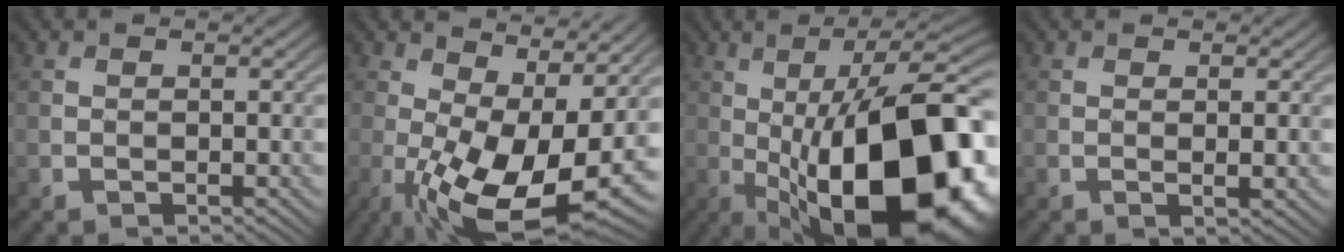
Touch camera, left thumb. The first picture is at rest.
{"total": 13.6, "force": [-0.8, 5.5, 12.4], "torque": [-0.218, -0.013, -0.004]}
{"total": 22.2, "force": [-4.0, 8.3, 20.2], "torque": [-0.272, 0.018, -0.068]}
{"total": 1.3, "force": [0.3, 0.1, 1.2], "torque": [-0.019, 0.000, 0.004]}